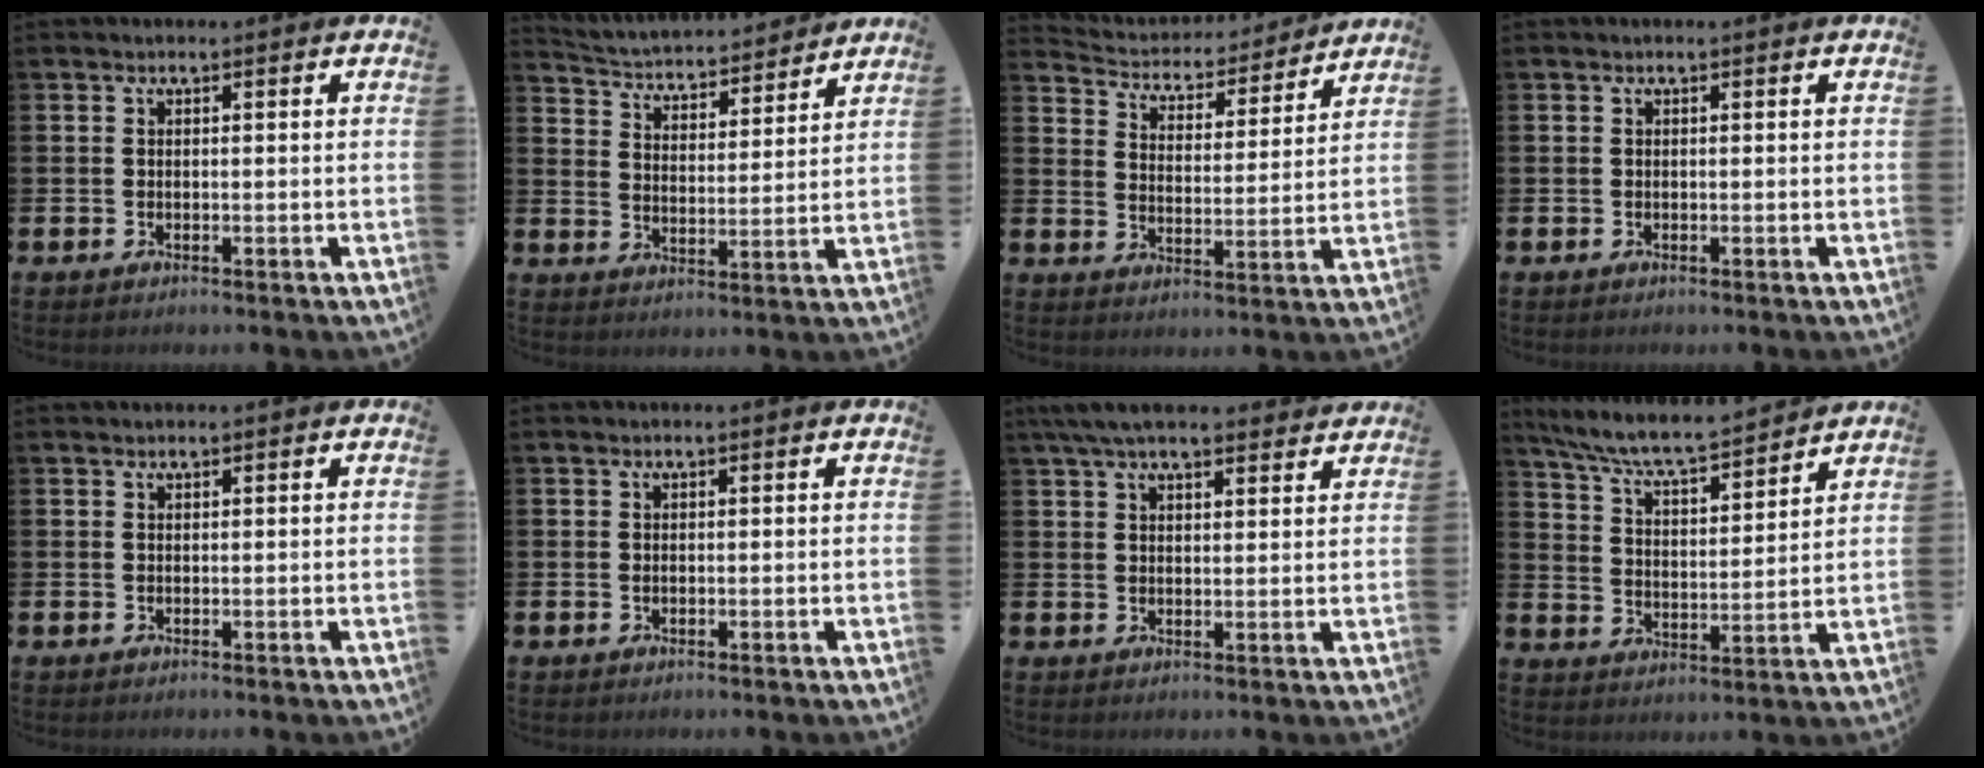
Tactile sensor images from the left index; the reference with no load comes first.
{"total": 3.9, "force": [3.8, 0.9, 0.2], "torque": [-0.034, -0.039, 0.059]}
{"total": 4.6, "force": [4.5, 1.3, 0.2], "torque": [-0.038, -0.043, 0.072]}
{"total": 0.0}
{"total": 0.0}
{"total": 0.0}
{"total": 5.9, "force": [5.2, 1.3, 2.4], "torque": [-0.057, -0.014, 0.097]}
{"total": 7.3, "force": [6.9, 0.4, 2.4], "torque": [-0.080, -0.050, 0.120]}